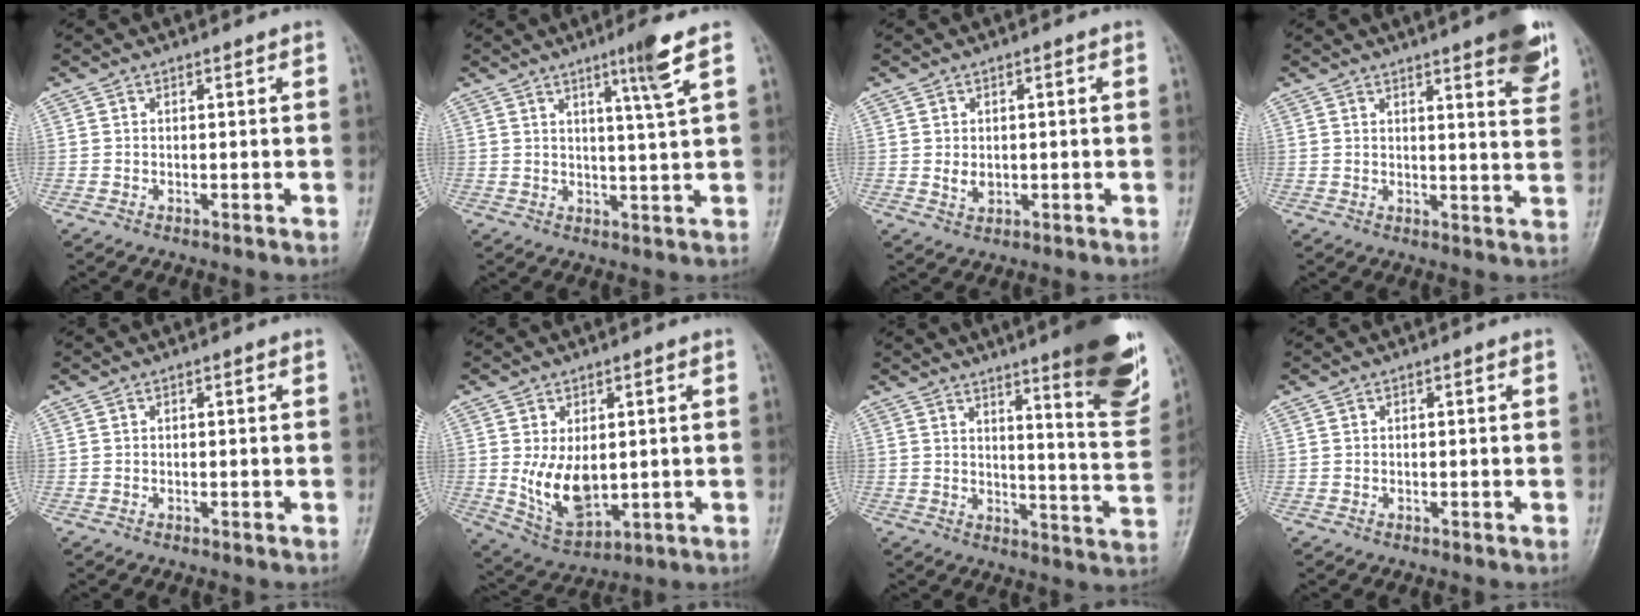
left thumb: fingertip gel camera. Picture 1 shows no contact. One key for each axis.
{"total": 5.6, "fx": 3.1, "fy": -1.0, "fz": 4.6, "tx": -0.079, "ty": -0.022, "tz": 0.055}
{"total": 2.5, "fx": -0.2, "fy": 1.9, "fz": 1.5, "tx": -0.022, "ty": 0.000, "tz": 0.001}
{"total": 9.3, "fx": 5.5, "fy": 1.8, "fz": 7.2, "tx": -0.073, "ty": -0.026, "tz": 0.065}
{"total": 0.0}
{"total": 9.8, "fx": -0.1, "fy": 6.0, "fz": 7.7, "tx": -0.121, "ty": -0.013, "tz": 0.018}
{"total": 16.8, "fx": 10.3, "fy": 2.5, "fz": 13.1, "tx": -0.144, "ty": -0.069, "tz": 0.136}
{"total": 0.0}